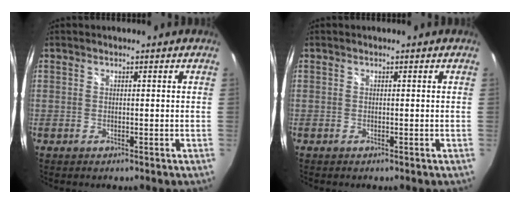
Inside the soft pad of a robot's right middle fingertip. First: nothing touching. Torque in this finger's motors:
{"motor_torque": [-0.52, -0.62, 0.01, 0.00]}